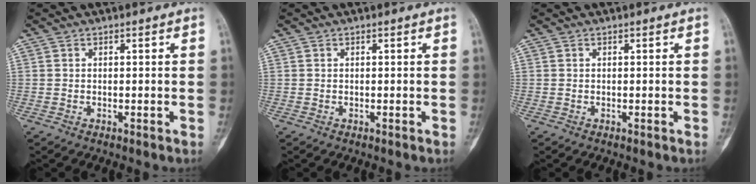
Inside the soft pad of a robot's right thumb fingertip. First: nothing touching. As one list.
[{"total": 0.0}, {"total": 0.0}]